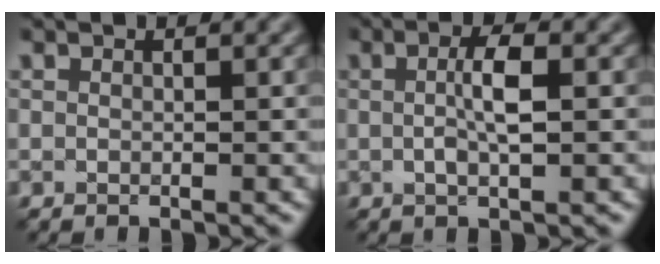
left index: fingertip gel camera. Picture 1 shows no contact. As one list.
[{"total": 3.0, "force": [0.2, 0.7, 2.9], "torque": [-0.056, 0.006, 0.001]}]